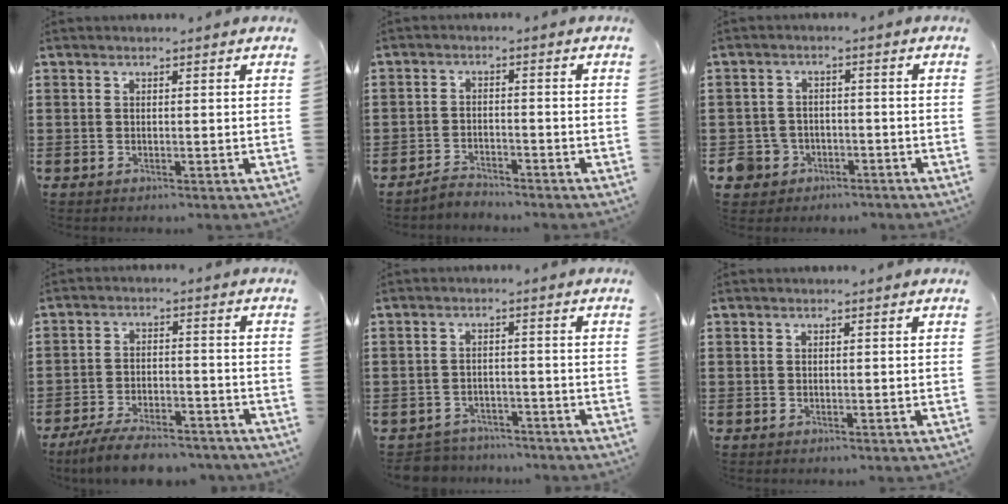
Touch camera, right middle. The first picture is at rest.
{"total": 2.7, "force": [-2.7, 0.4, -0.1], "torque": [-0.006, 0.002, -0.057]}
{"total": 4.2, "force": [-2.7, 3.2, 0.5], "torque": [-0.032, 0.003, -0.060]}
{"total": 6.8, "force": [-6.0, 1.2, 2.9], "torque": [-0.060, 0.001, -0.116]}
{"total": 2.7, "force": [-2.7, 0.5, -0.2], "torque": [-0.005, -0.002, -0.060]}
{"total": 0.0}